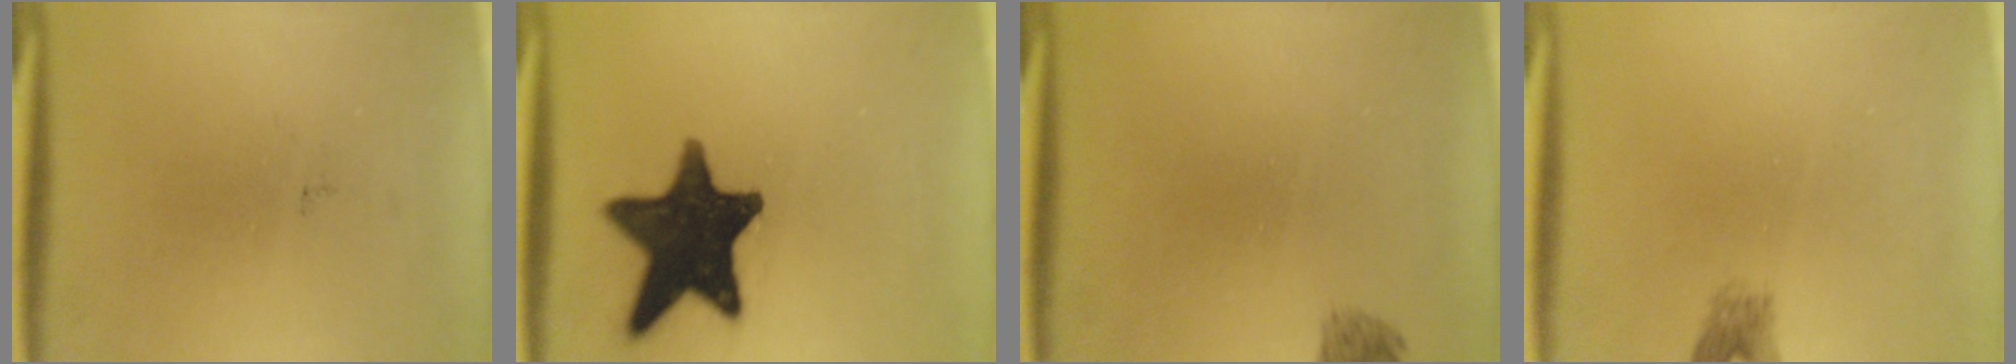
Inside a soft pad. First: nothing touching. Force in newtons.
{"total": 16.2}
{"total": 1.4}
{"total": 1.8}